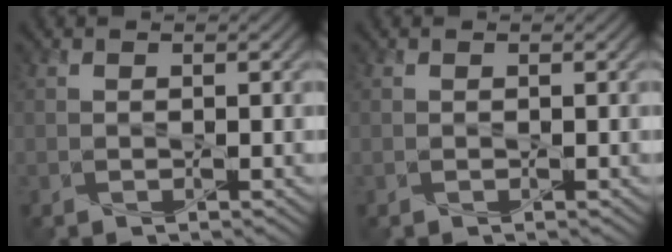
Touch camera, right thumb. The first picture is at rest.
{"total": 0.0}